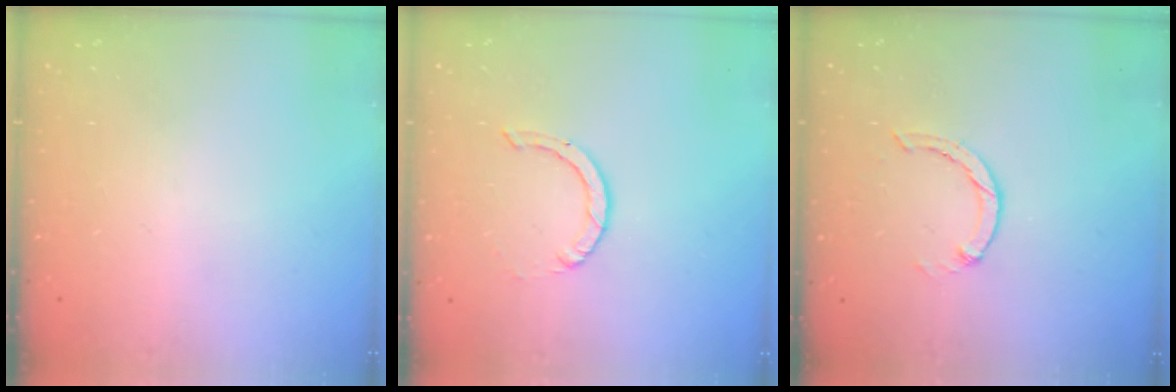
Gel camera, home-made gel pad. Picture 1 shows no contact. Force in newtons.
{"total": 0.9, "press": 0.9, "slide": 0.1}
{"total": 1.0, "press": 0.9, "slide": 0.3}